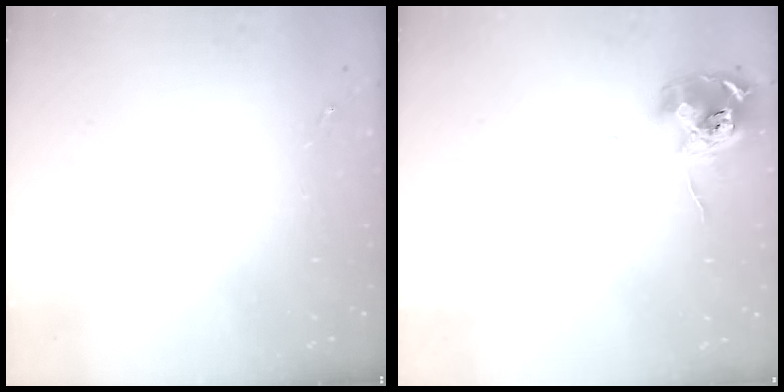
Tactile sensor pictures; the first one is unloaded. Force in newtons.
{"total": 11.7, "press": 11.6, "slide": 1.0}